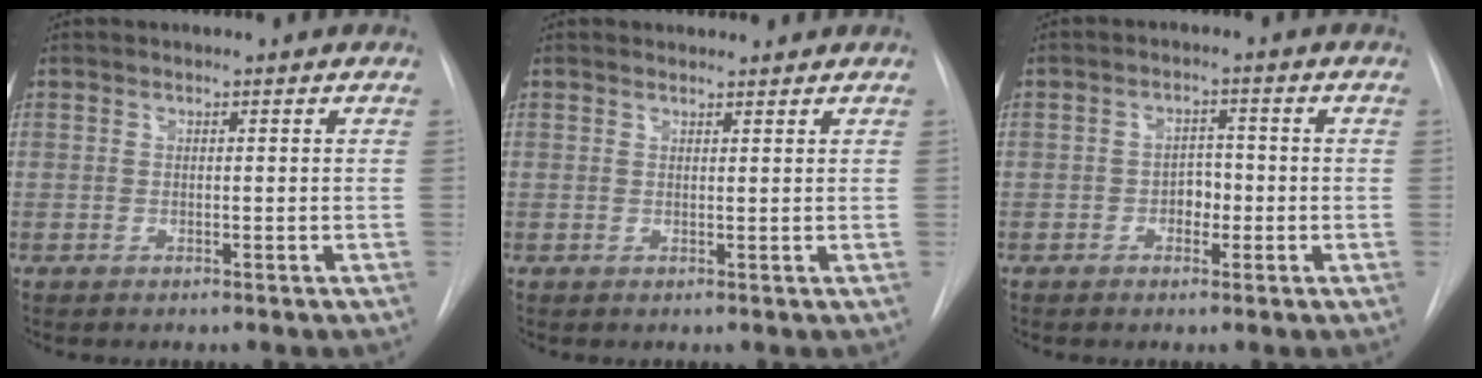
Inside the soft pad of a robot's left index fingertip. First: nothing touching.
{"total": 2.1, "force": [2.1, 0.4, 0.1], "torque": [-0.007, 0.009, 0.029]}
{"total": 2.7, "force": [-0.8, 1.9, 1.8], "torque": [-0.021, 0.008, -0.014]}